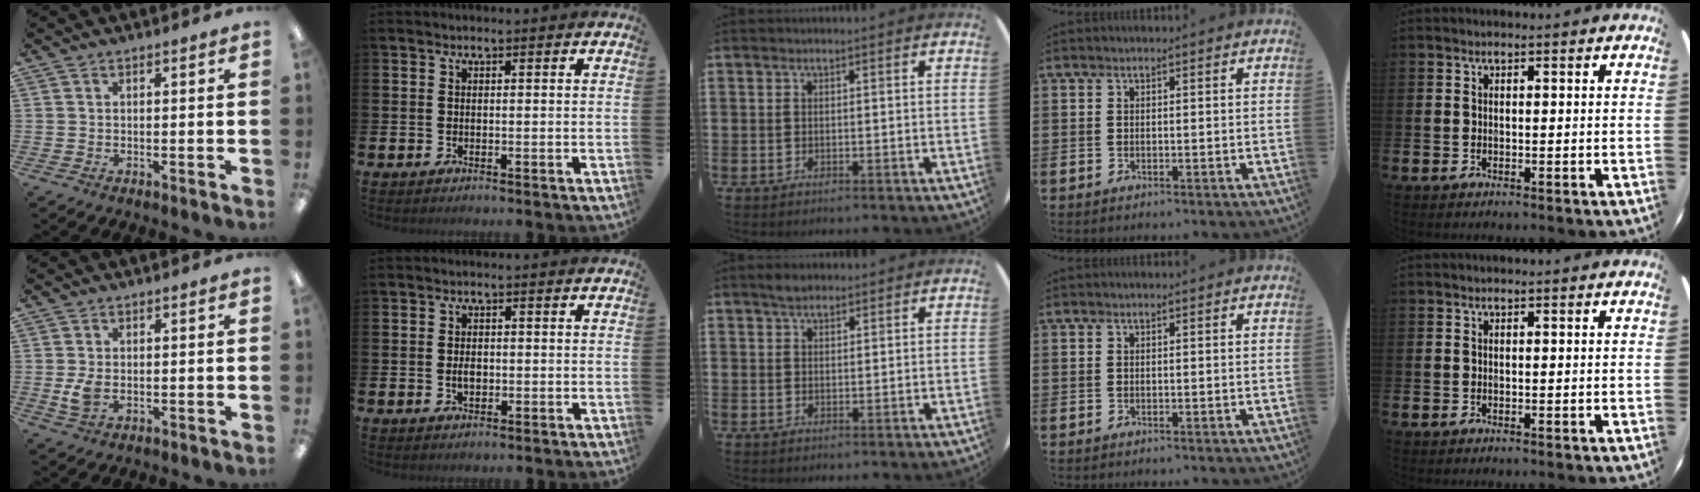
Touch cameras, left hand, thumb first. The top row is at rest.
{"thumb": {"total": 4.1, "force": [-0.2, 2.6, 3.1], "torque": [-0.061, -0.009, -0.010]}, "index": {"total": 2.0, "force": [-0.2, 1.2, 1.5], "torque": [-0.019, 0.000, -0.006]}, "middle": {"total": 1.8, "force": [1.6, 0.6, 0.6], "torque": [-0.005, 0.002, 0.028]}}